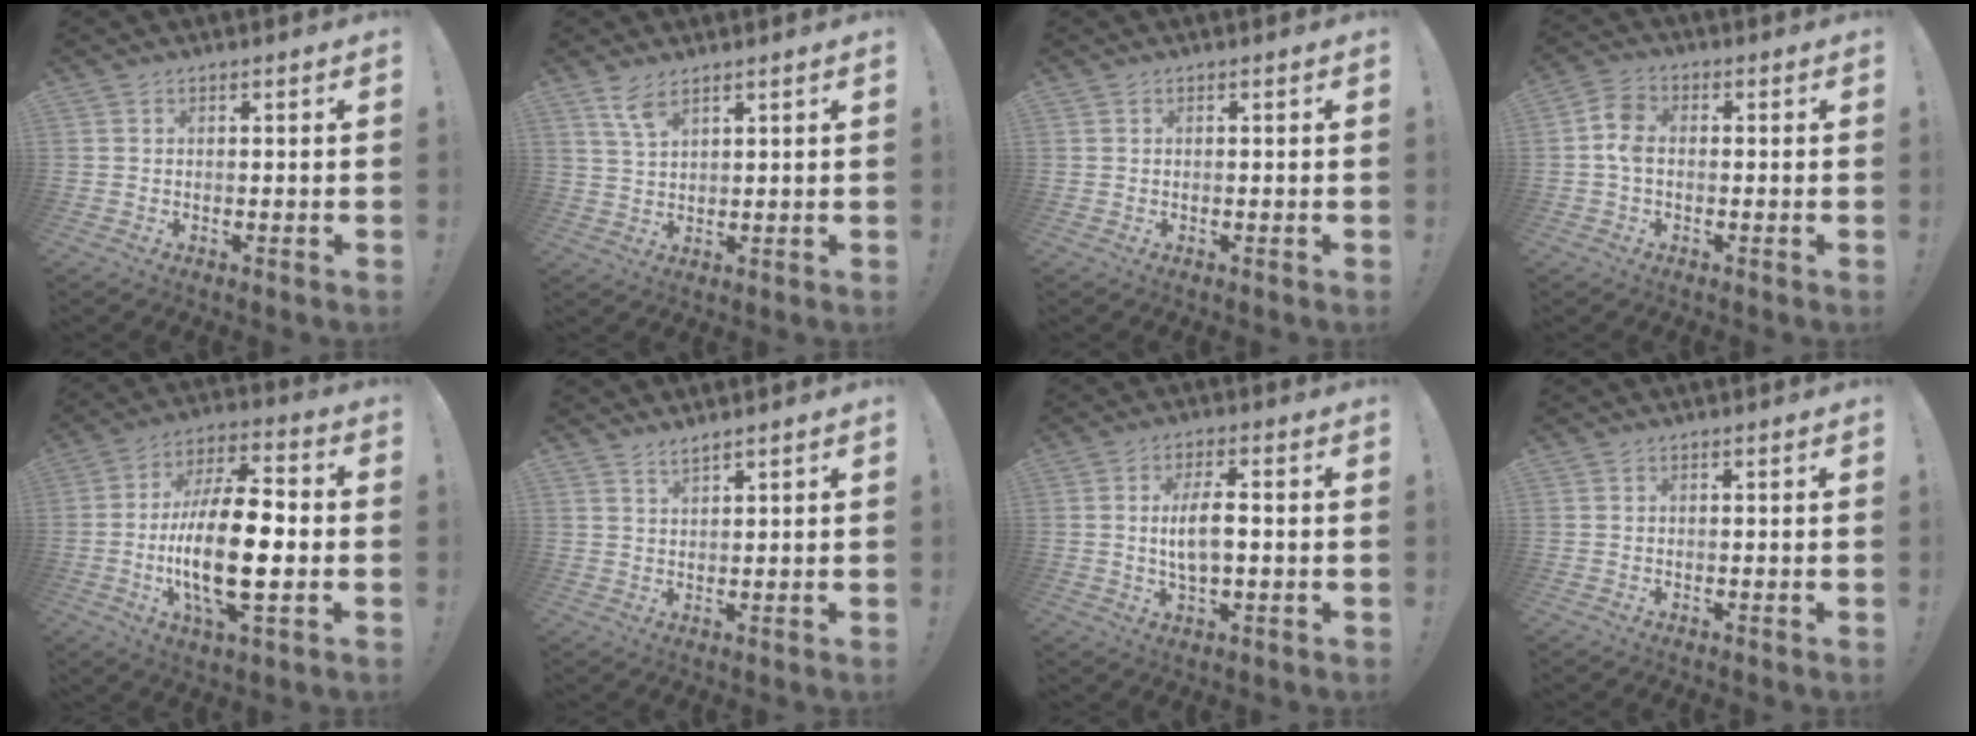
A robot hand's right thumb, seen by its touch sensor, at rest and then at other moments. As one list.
[{"total": 5.7, "force": [4.0, 1.9, 3.5], "torque": [-0.065, -0.021, 0.072]}, {"total": 0.0}, {"total": 6.5, "force": [-0.4, 4.2, 4.9], "torque": [-0.093, 0.014, -0.005]}, {"total": 20.3, "force": [-3.2, 7.6, 18.5], "torque": [-0.352, 0.002, -0.054]}, {"total": 2.4, "force": [2.2, 0.1, 0.9], "torque": [-0.021, -0.013, 0.041]}, {"total": 7.7, "force": [0.1, 2.8, 7.1], "torque": [-0.132, 0.001, -0.003]}, {"total": 0.0}]